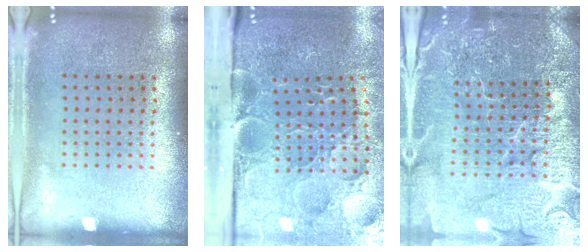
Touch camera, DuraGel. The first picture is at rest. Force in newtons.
{"total": 5.5, "press": 4.2, "slide": 3.5}
{"total": 5.5, "press": 5.1, "slide": 2.1}